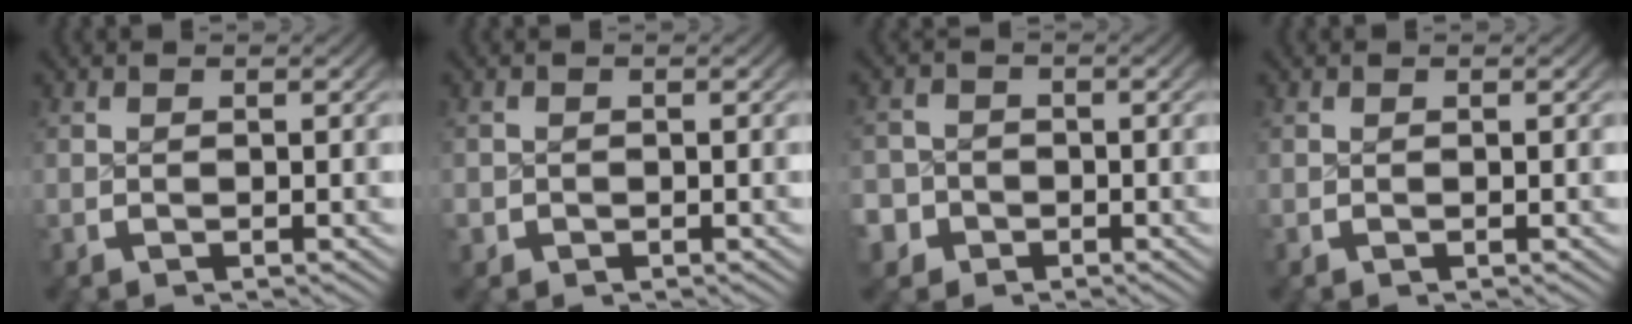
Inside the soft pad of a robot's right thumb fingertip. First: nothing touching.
{"total": 1.3, "force": [-0.6, 1.1, 0.1], "torque": [-0.004, -0.008, -0.009]}
{"total": 4.5, "force": [-2.5, 3.7, 0.7], "torque": [-0.019, -0.022, -0.039]}
{"total": 0.0}